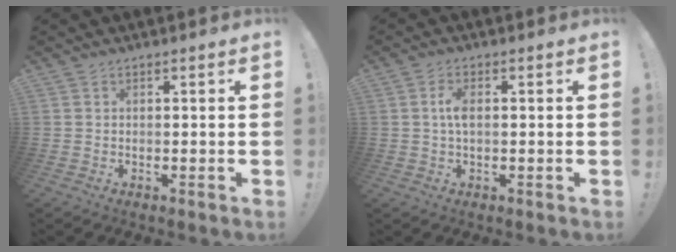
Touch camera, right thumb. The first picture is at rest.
{"total": 3.9, "force": [0.1, 1.5, 3.6], "torque": [-0.069, 0.003, -0.003]}